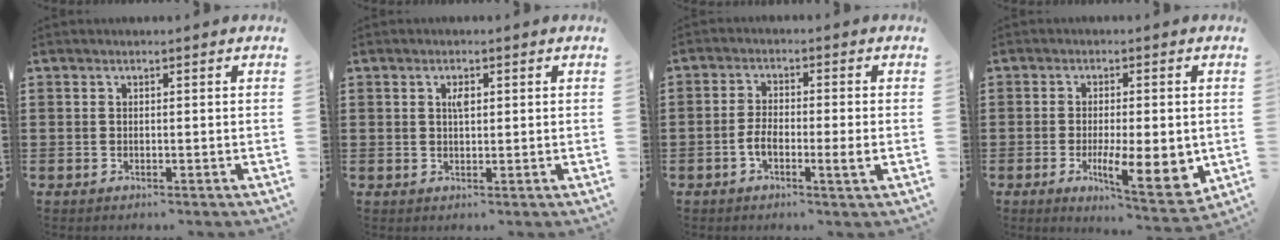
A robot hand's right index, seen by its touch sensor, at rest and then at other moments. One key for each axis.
{"total": 1.8, "fx": 0.5, "fy": 0.7, "fz": 1.5, "tx": -0.025, "ty": 0.003, "tz": 0.005}
{"total": 4.8, "fx": -1.5, "fy": 1.2, "fz": 4.4, "tx": -0.089, "ty": -0.003, "tz": -0.029}
{"total": 9.8, "fx": -1.9, "fy": 2.9, "fz": 9.2, "tx": -0.137, "ty": -0.011, "tz": -0.024}